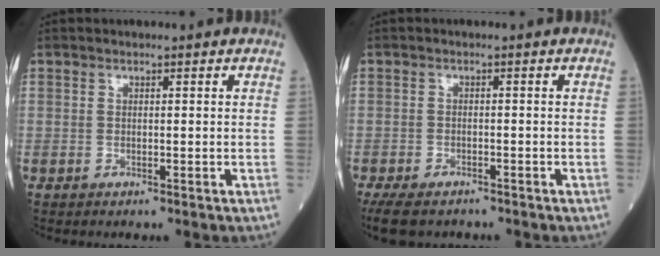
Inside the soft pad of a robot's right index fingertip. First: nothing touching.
{"total": 8.0, "force": [-6.2, 3.6, 3.6], "torque": [-0.074, -0.012, -0.096]}